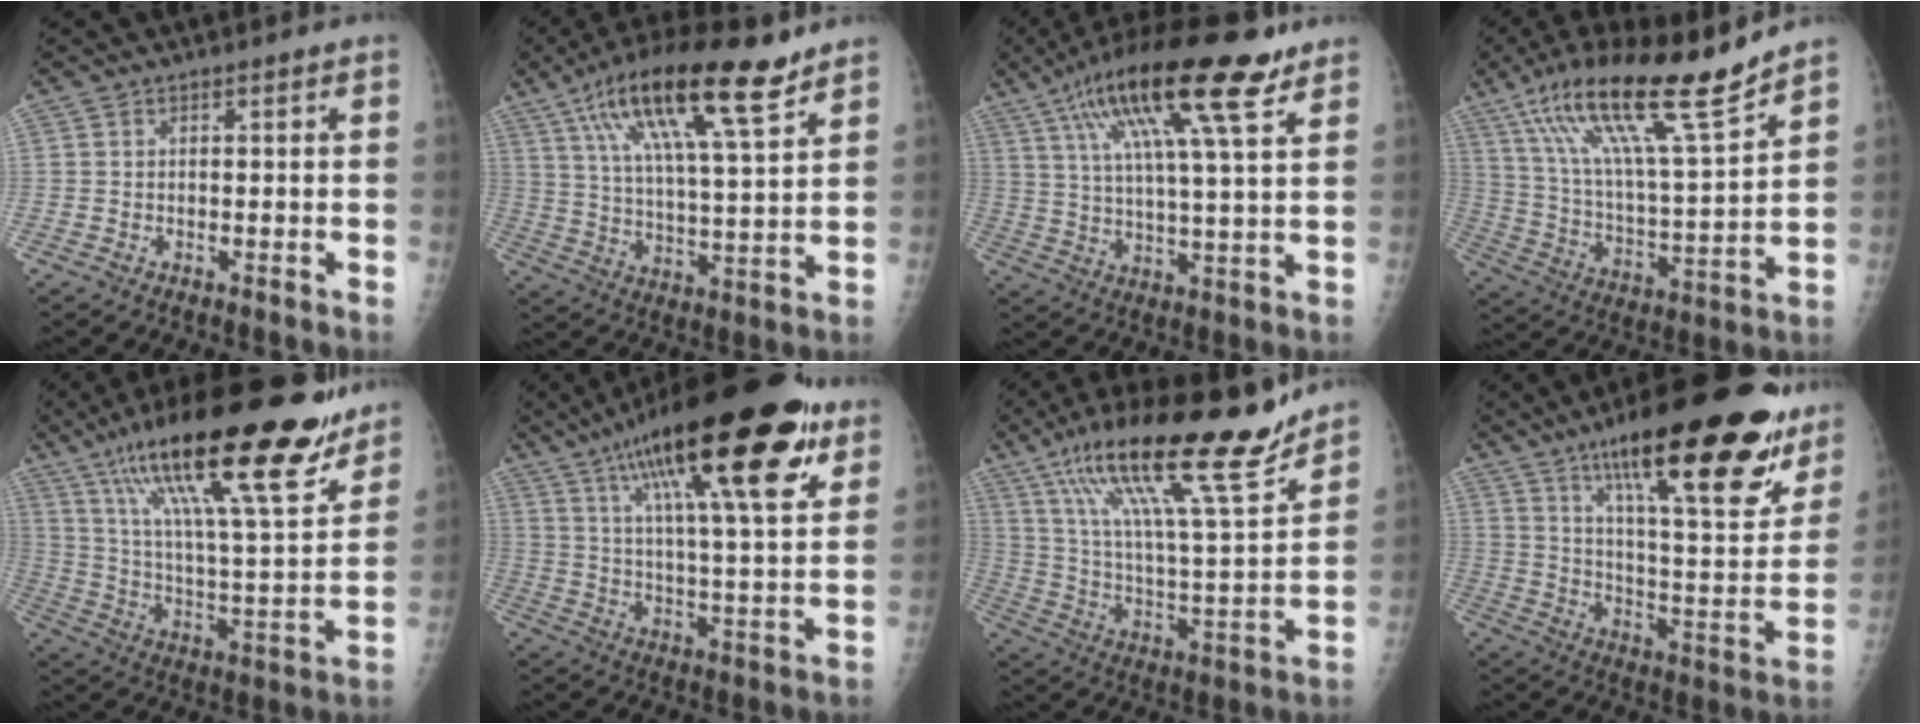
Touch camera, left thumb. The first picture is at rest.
{"total": 20.0, "force": [11.7, 4.8, 15.4], "torque": [-0.261, -0.025, 0.206]}
{"total": 20.7, "force": [10.9, 4.8, 17.0], "torque": [-0.288, -0.006, 0.181]}
{"total": 21.3, "force": [14.8, 2.7, 15.1], "torque": [-0.252, -0.053, 0.265]}
{"total": 28.6, "force": [18.8, 6.5, 20.7], "torque": [-0.320, -0.048, 0.312]}
{"total": 28.3, "force": [15.1, 7.4, 22.8], "torque": [-0.354, -0.022, 0.236]}
{"total": 25.0, "force": [17.2, 4.3, 17.6], "torque": [-0.284, -0.058, 0.295]}
{"total": 30.4, "force": [18.3, 8.2, 22.8], "torque": [-0.297, -0.056, 0.279]}